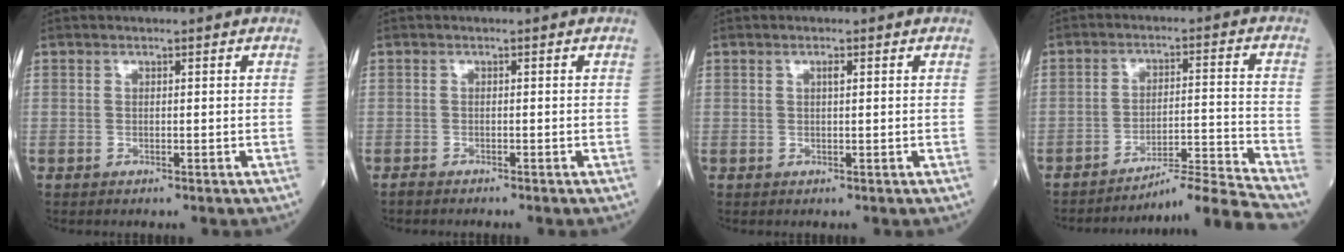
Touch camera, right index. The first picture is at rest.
{"total": 0.9, "force": [-0.9, 0.0, 0.2], "torque": [-0.011, -0.002, -0.019]}
{"total": 0.8, "force": [0.3, 0.1, 0.7], "torque": [-0.016, 0.001, 0.005]}
{"total": 10.5, "force": [-9.6, -4.0, 0.7], "torque": [-0.003, 0.021, -0.160]}